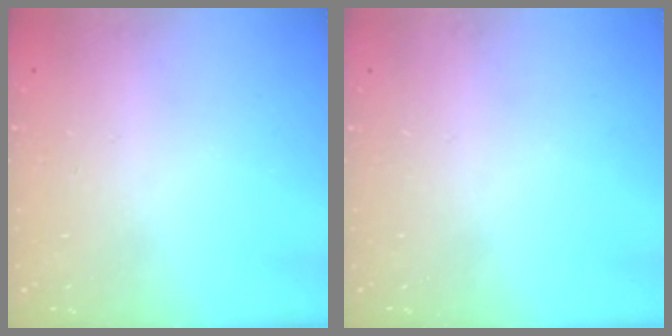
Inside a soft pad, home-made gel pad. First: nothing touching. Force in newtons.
{"total": 0.0}